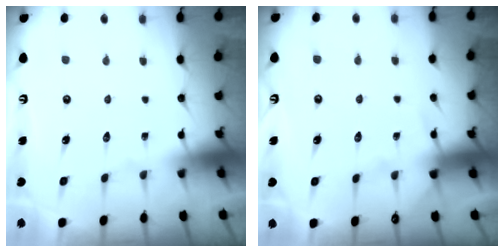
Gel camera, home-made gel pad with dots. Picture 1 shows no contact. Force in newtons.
{"total": 5.0, "press": 5.0, "slide": 0.7}